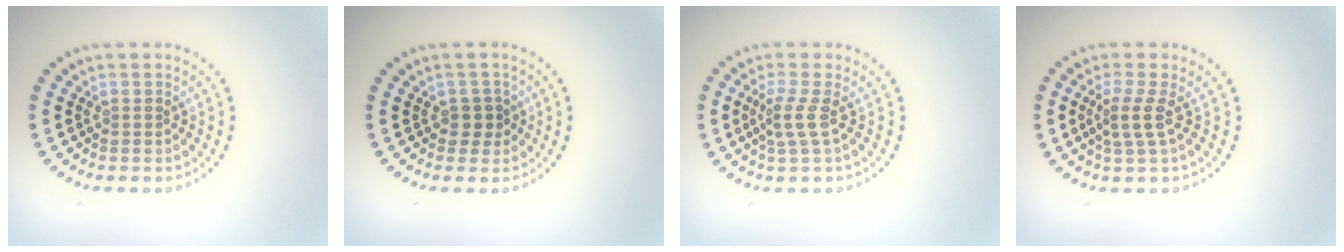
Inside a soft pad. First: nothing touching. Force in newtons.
{"total": 1.3, "press": 1.1, "slide": 0.6}
{"total": 2.1, "press": 1.4, "slide": 1.6}
{"total": 2.3, "press": 1.6, "slide": 1.6}